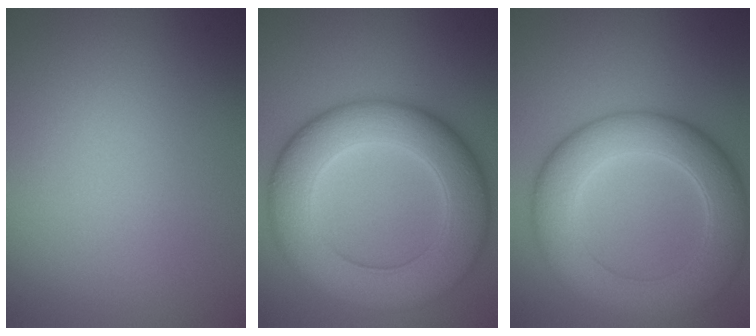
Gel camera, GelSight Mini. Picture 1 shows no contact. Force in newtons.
{"total": 10.2, "press": 10.2, "slide": 0.1}
{"total": 8.0, "press": 8.0, "slide": 0.2}